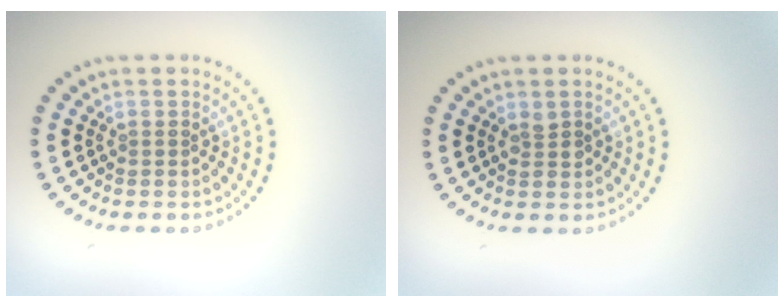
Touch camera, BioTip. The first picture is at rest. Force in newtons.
{"total": 1.0, "press": 0.9, "slide": 0.3}